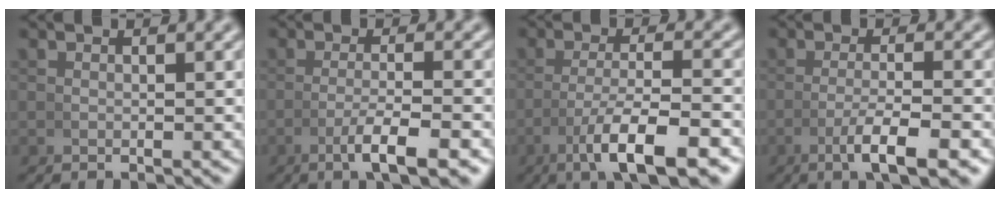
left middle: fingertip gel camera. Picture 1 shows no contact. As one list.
[{"total": 4.1, "force": [-2.1, 0.5, 3.5], "torque": [-0.065, -0.010, -0.032]}, {"total": 7.2, "force": [-3.5, 1.9, 6.0], "torque": [-0.103, -0.014, -0.047]}, {"total": 4.5, "force": [-2.2, 0.7, 3.8], "torque": [-0.070, -0.011, -0.032]}]